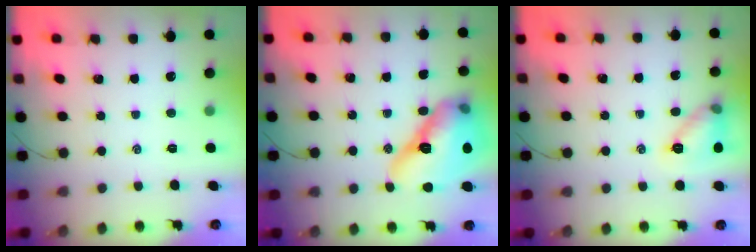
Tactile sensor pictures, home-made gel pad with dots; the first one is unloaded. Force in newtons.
{"total": 19.7, "press": 18.9, "slide": 5.7}
{"total": 10.9, "press": 10.9, "slide": 0.5}